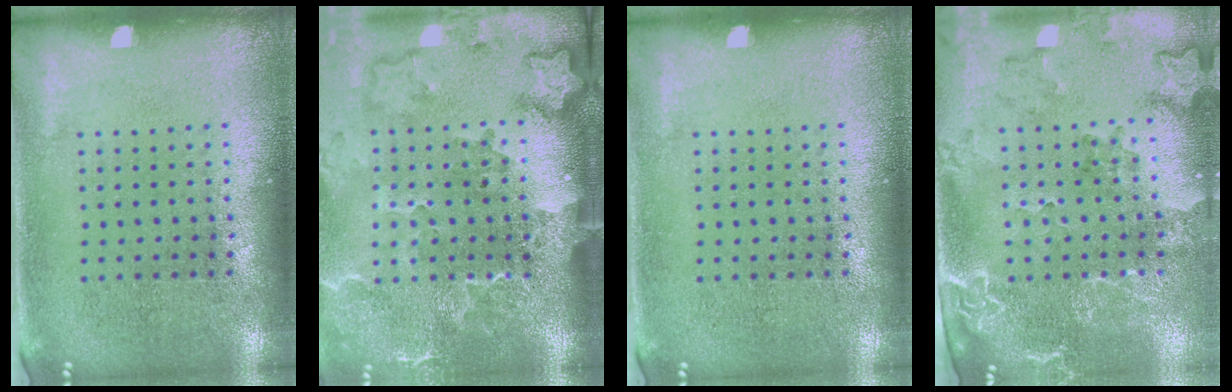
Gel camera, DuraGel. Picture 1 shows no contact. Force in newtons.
{"total": 3.2, "press": 2.3, "slide": 2.1}
{"total": 0.0}
{"total": 2.0, "press": 1.9, "slide": 0.7}